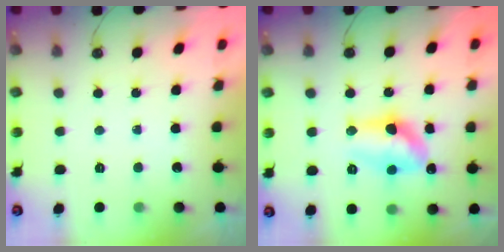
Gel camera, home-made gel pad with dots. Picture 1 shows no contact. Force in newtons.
{"total": 12.5, "press": 12.5, "slide": 0.6}